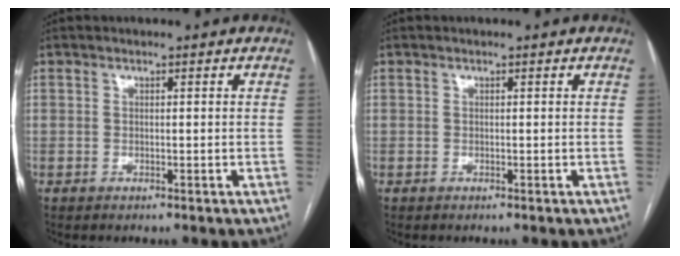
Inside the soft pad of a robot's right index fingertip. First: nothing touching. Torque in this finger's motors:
{"motor_torque": [0.00, 0.00, 0.00, 0.00]}